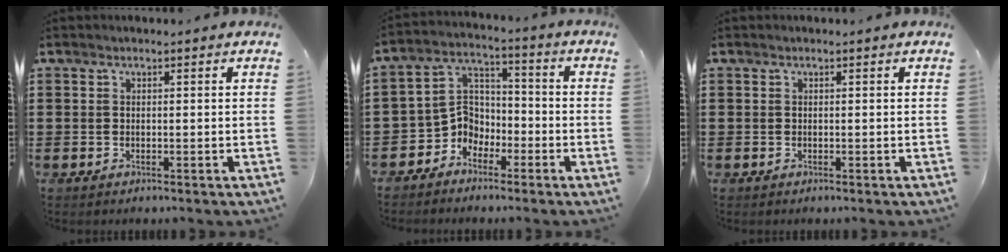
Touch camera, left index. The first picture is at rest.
{"total": 5.7, "force": [-3.8, 4.2, 0.7], "torque": [-0.034, 0.006, -0.082]}
{"total": 0.0}